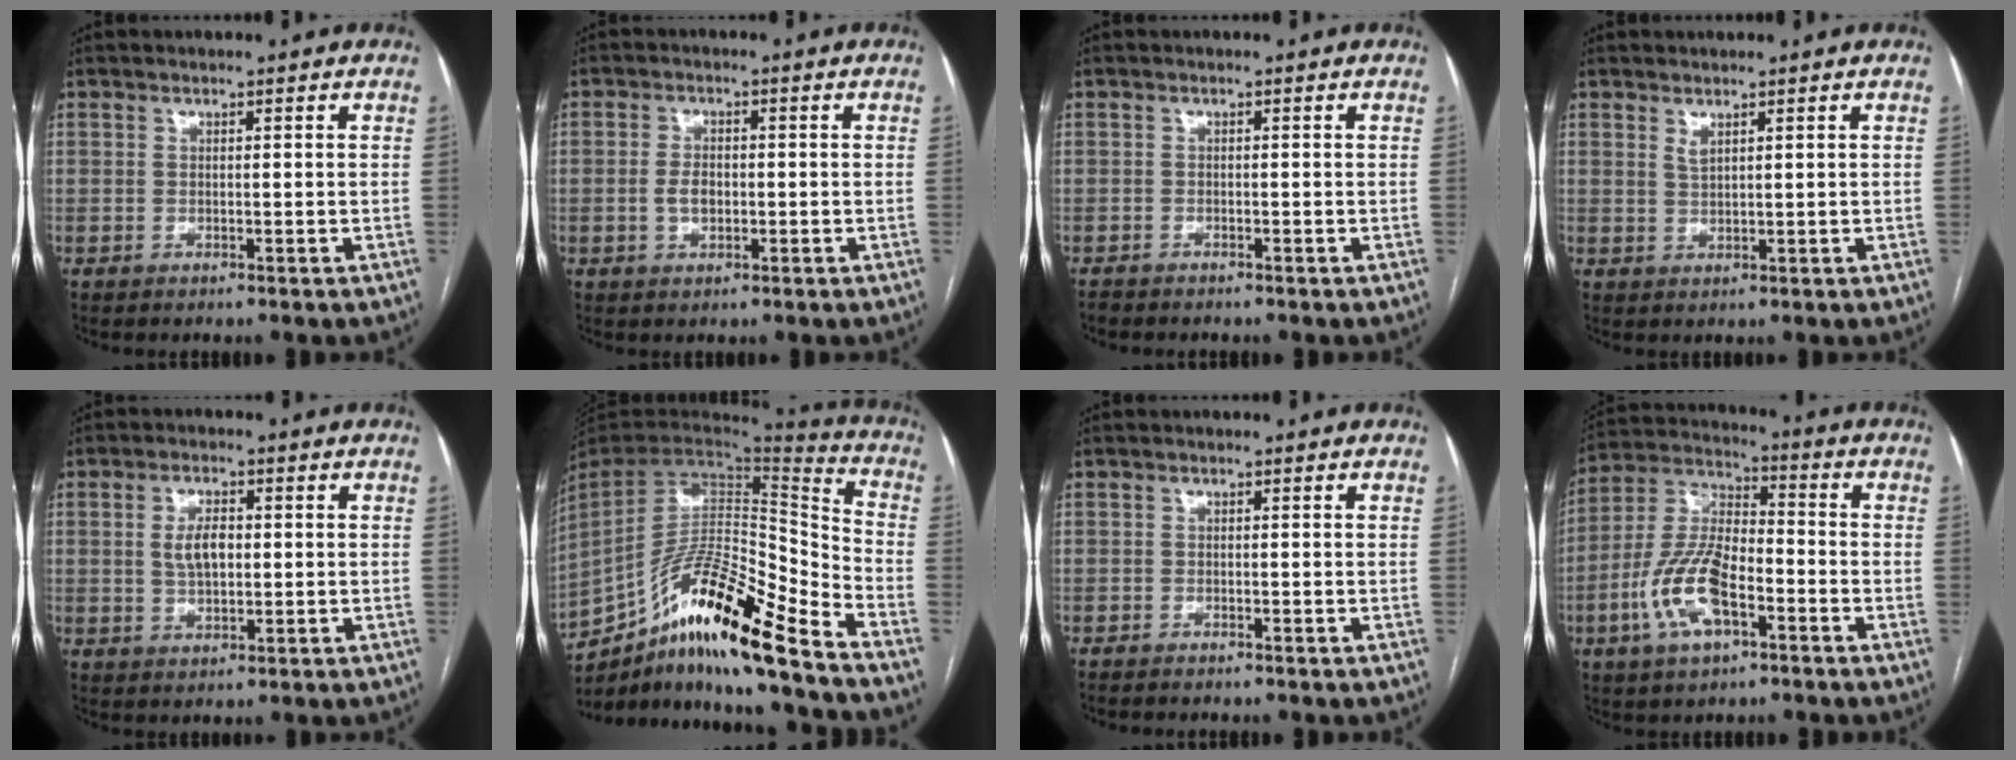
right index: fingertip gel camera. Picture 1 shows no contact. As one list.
[{"total": 3.0, "force": [-0.5, 1.7, 2.4], "torque": [-0.046, 0.003, -0.007]}, {"total": 1.2, "force": [-1.2, 0.2, 0.3], "torque": [-0.007, -0.002, -0.020]}, {"total": 1.3, "force": [1.0, 0.2, 0.8], "torque": [-0.018, -0.004, 0.021]}, {"total": 4.7, "force": [0.5, 2.3, 4.1], "torque": [-0.080, 0.007, 0.013]}, {"total": 21.4, "force": [-15.2, 2.0, 15.0], "torque": [-0.267, -0.007, -0.274]}, {"total": 2.0, "force": [-1.8, 0.2, 0.8], "torque": [-0.014, -0.002, -0.024]}, {"total": 13.0, "force": [-5.1, 5.3, 10.7], "torque": [-0.234, 0.012, -0.094]}]